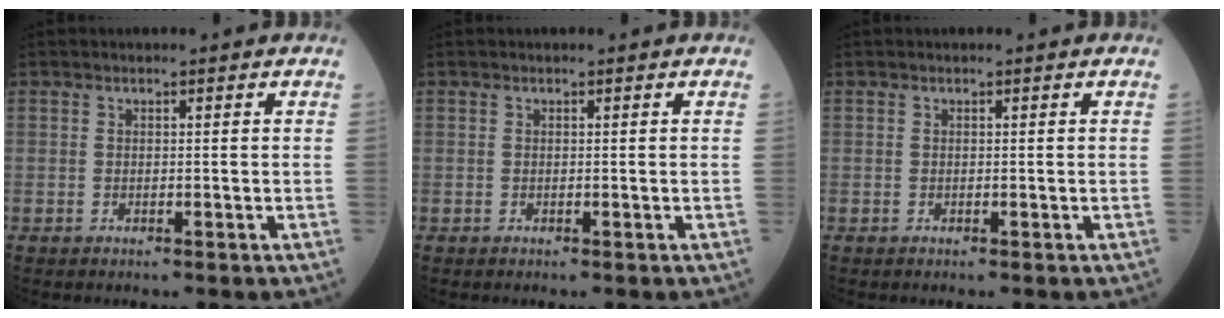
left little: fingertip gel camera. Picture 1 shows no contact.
{"total": 0.0}
{"total": 0.0}